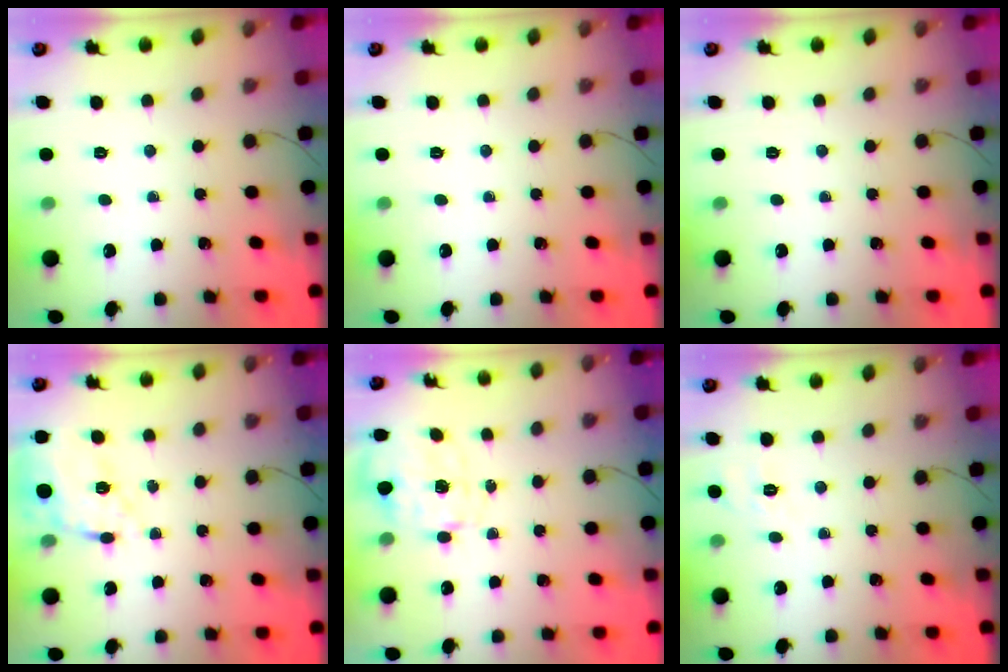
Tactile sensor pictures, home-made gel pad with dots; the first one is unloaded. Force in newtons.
{"total": 0.0}
{"total": 0.0}
{"total": 12.3, "press": 11.9, "slide": 3.0}
{"total": 2.9, "press": 2.7, "slide": 0.8}
{"total": 1.9, "press": 0.2, "slide": 1.9}